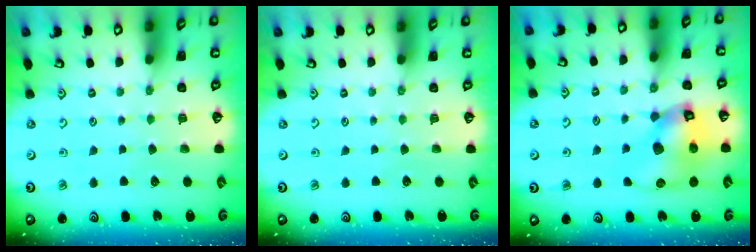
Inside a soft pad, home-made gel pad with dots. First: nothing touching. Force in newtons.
{"total": 0.0}
{"total": 12.8, "press": 12.7, "slide": 1.8}